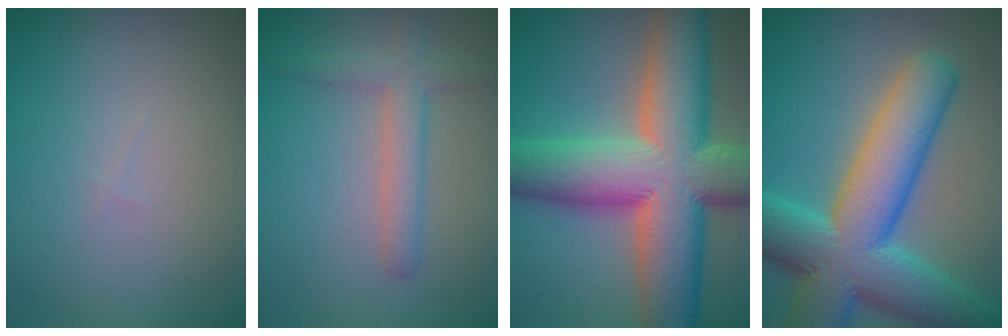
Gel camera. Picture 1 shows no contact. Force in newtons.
{"total": 2.8, "press": 2.8, "slide": 0.1}
{"total": 16.5, "press": 16.5, "slide": 0.9}
{"total": 13.1, "press": 13.1, "slide": 0.2}